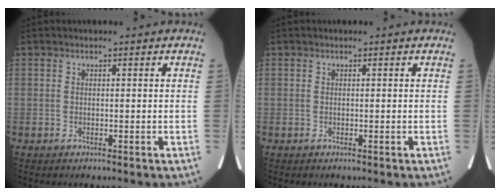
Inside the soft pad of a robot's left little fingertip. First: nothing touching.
{"total": 0.0}